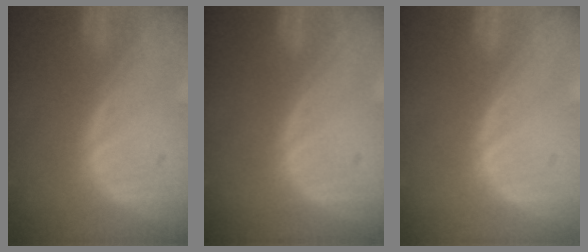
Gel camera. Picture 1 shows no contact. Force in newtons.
{"total": 0.0}
{"total": 0.0}